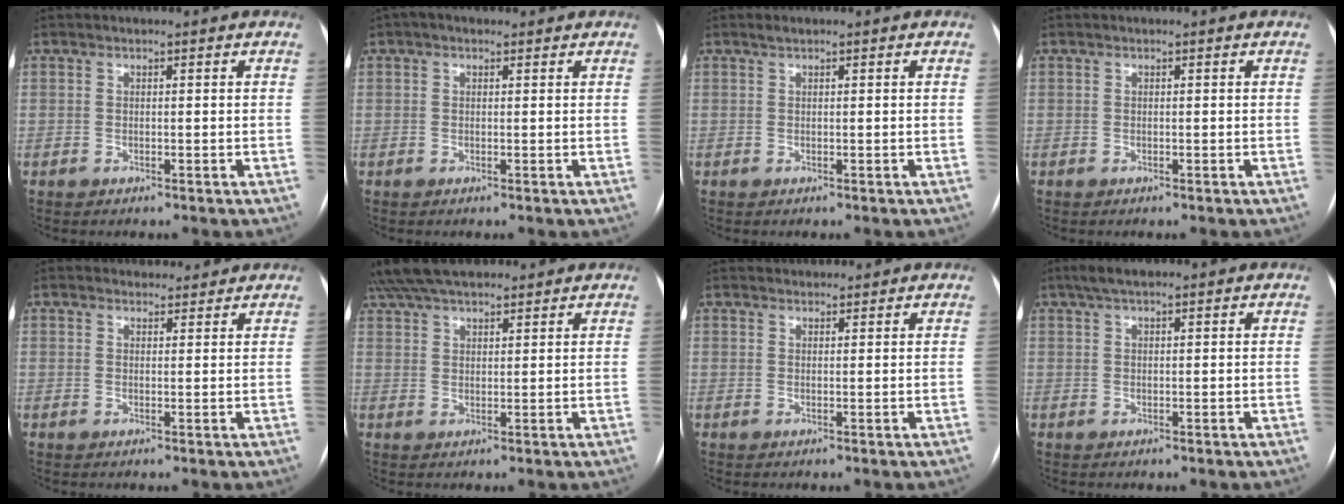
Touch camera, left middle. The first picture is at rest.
{"total": 2.0, "force": [1.3, 1.1, 1.1], "torque": [-0.023, 0.024, 0.017]}
{"total": 0.6, "force": [0.5, 0.0, 0.3], "torque": [-0.009, 0.005, 0.011]}
{"total": 0.0}
{"total": 3.2, "force": [3.0, 1.1, 0.0], "torque": [0.000, 0.011, 0.036]}
{"total": 11.3, "force": [9.6, 3.3, 5.1], "torque": [-0.088, 0.051, 0.162]}
{"total": 3.0, "force": [2.9, 0.7, 0.2], "torque": [-0.004, 0.030, 0.044]}
{"total": 3.4, "force": [2.4, 0.8, 2.2], "torque": [-0.047, 0.021, 0.044]}